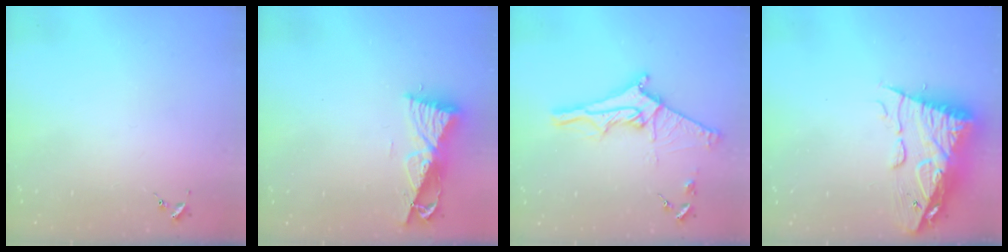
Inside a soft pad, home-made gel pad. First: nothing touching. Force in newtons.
{"total": 8.5, "press": 8.4, "slide": 1.0}
{"total": 14.1, "press": 14.1, "slide": 1.1}
{"total": 14.9, "press": 14.8, "slide": 1.2}